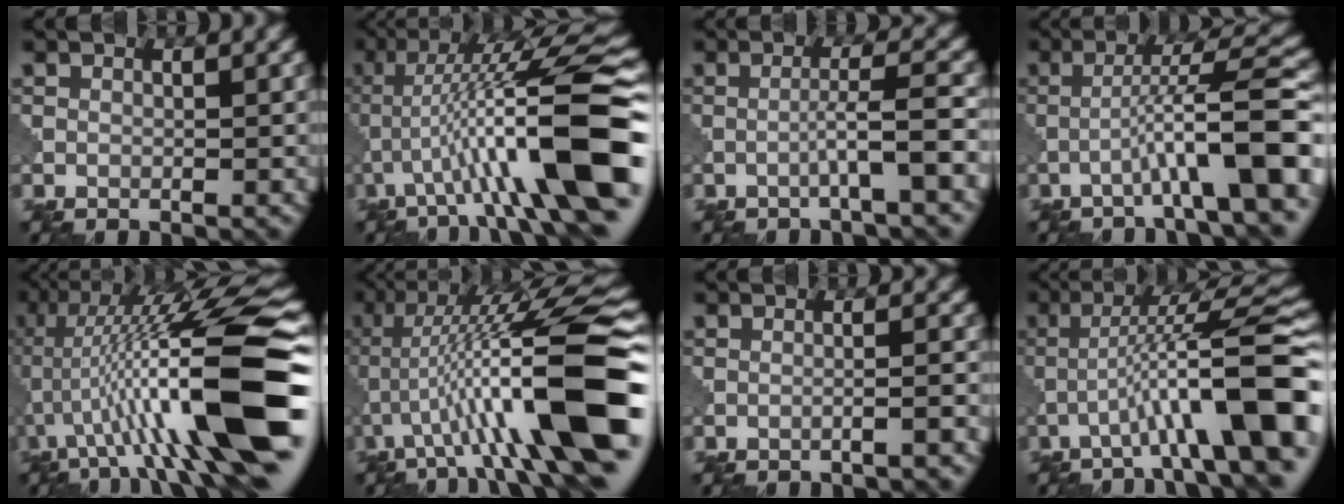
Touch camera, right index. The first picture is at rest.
{"total": 12.8, "force": [-2.6, 1.7, 12.4], "torque": [-0.188, 0.035, -0.039]}
{"total": 3.3, "force": [-1.3, 0.1, 3.1], "torque": [-0.047, 0.016, -0.036]}
{"total": 8.1, "force": [-2.7, 0.9, 7.6], "torque": [-0.110, 0.026, -0.050]}
{"total": 15.7, "force": [-1.9, 2.1, 15.4], "torque": [-0.250, 0.039, -0.024]}
{"total": 14.3, "force": [-2.1, 2.0, 14.0], "torque": [-0.218, 0.034, -0.030]}
{"total": 1.9, "force": [-1.1, 0.4, 1.5], "torque": [-0.011, 0.010, -0.034]}
{"total": 11.2, "force": [-3.6, 1.6, 10.5], "torque": [-0.149, 0.034, -0.056]}